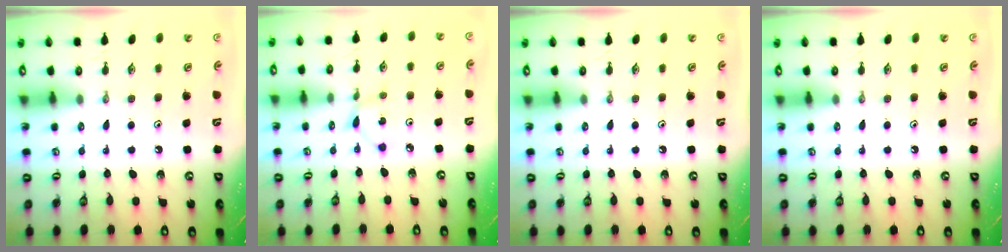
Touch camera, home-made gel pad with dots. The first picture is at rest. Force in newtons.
{"total": 2.0, "press": 2.0, "slide": 0.2}
{"total": 0.0}
{"total": 0.0}